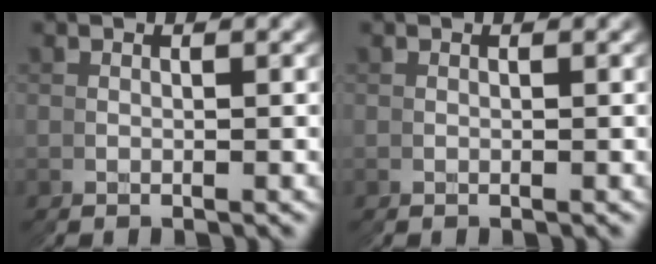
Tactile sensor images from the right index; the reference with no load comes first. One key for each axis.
{"total": 0.0}